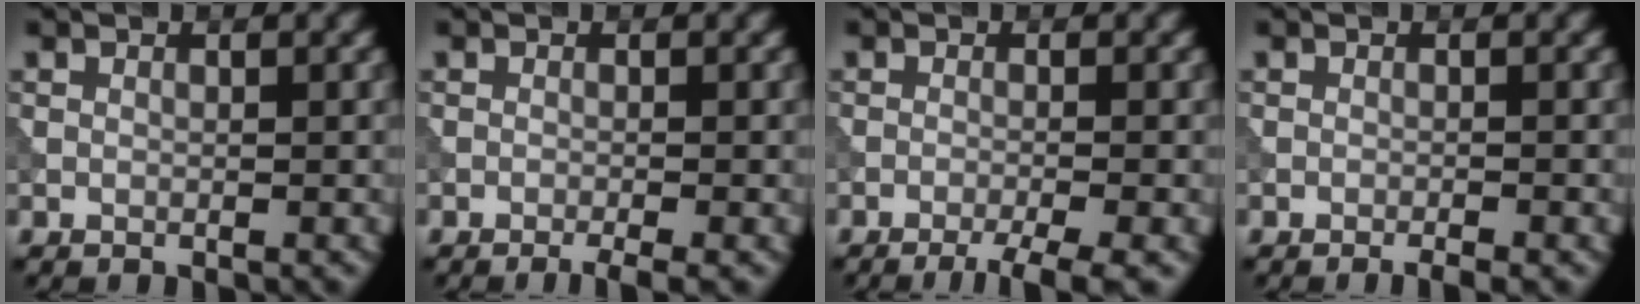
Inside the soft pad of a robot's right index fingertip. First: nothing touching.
{"total": 2.0, "force": [-1.2, 0.3, 1.6], "torque": [-0.020, -0.002, -0.023]}
{"total": 3.9, "force": [-2.5, 0.6, 2.9], "torque": [-0.038, 0.002, -0.048]}
{"total": 1.4, "force": [-0.9, 0.2, 1.1], "torque": [-0.011, -0.001, -0.015]}